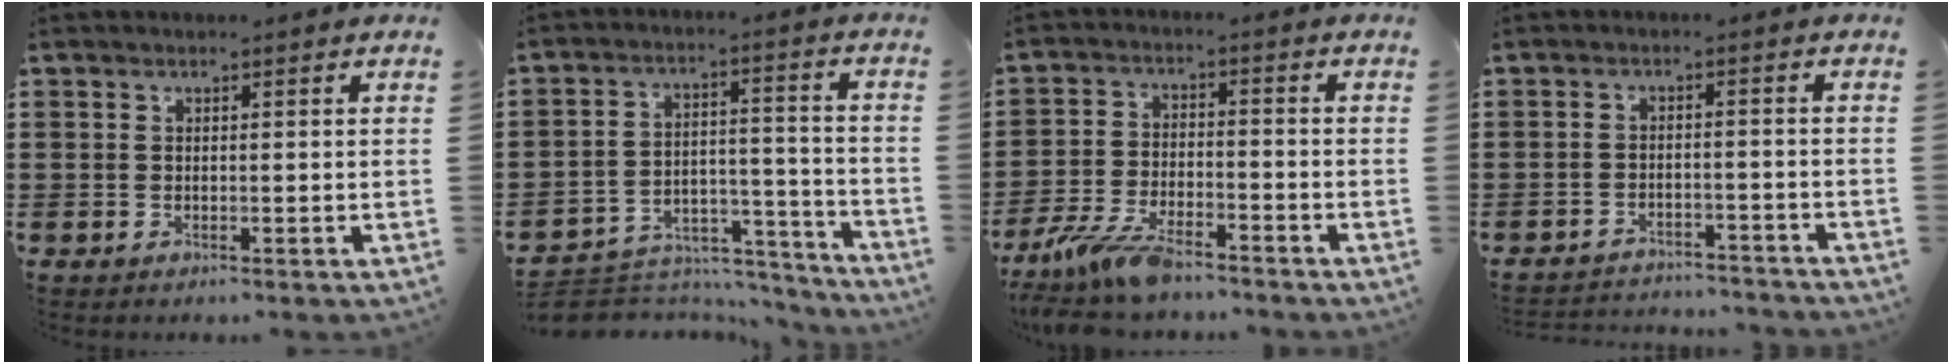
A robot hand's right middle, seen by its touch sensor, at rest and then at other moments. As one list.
[{"total": 5.8, "force": [-5.5, 1.9, 0.3], "torque": [-0.005, 0.017, -0.110]}, {"total": 7.4, "force": [-6.1, 1.5, 3.9], "torque": [-0.100, -0.008, -0.121]}, {"total": 2.9, "force": [-2.9, 0.2, 0.0], "torque": [-0.007, 0.002, -0.063]}]